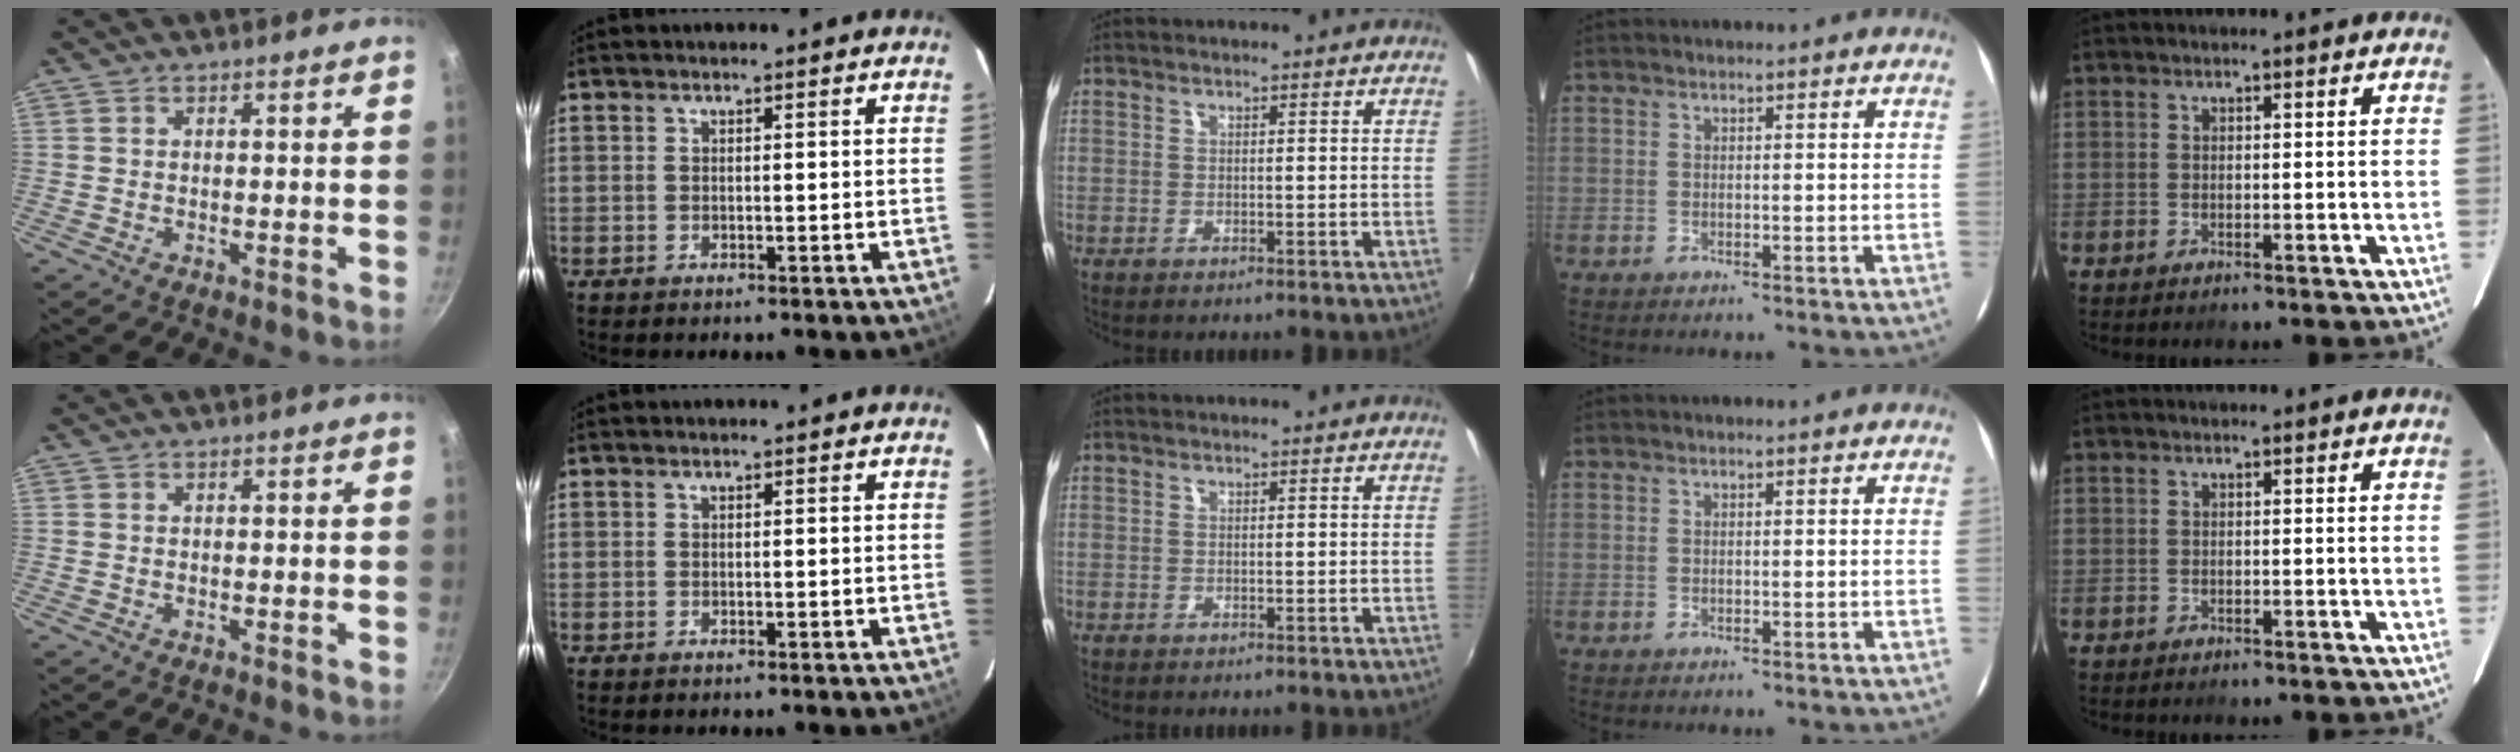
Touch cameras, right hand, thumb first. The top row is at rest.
{}